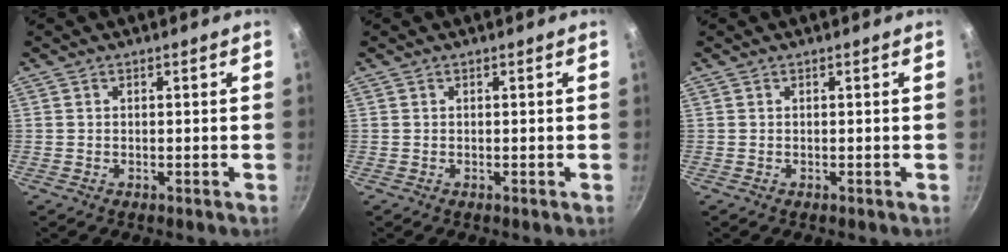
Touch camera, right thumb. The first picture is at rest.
{"total": 0.0}
{"total": 0.0}